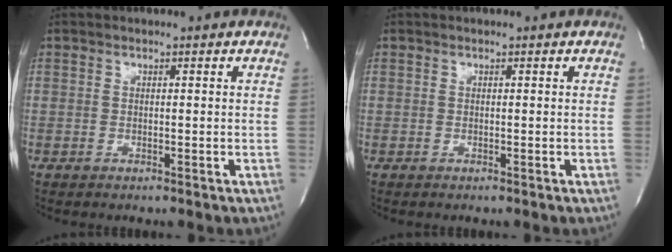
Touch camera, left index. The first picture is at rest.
{"total": 0.0}